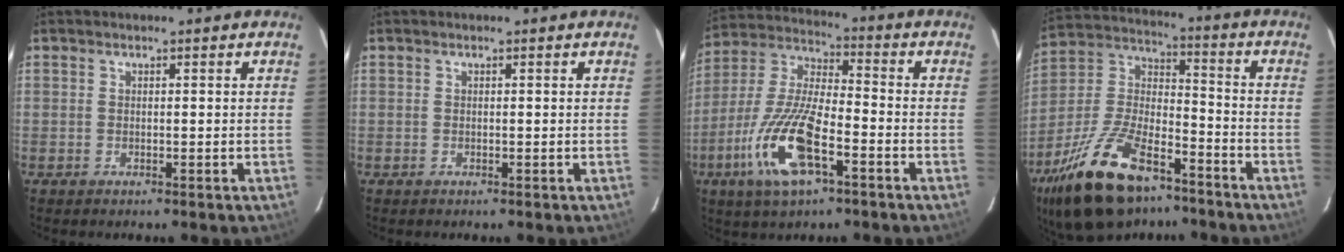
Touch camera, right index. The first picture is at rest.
{"total": 0.0}
{"total": 16.8, "force": [-7.4, 5.5, 14.1], "torque": [-0.305, -0.015, -0.148]}
{"total": 22.8, "force": [-14.8, 10.2, 14.1], "torque": [-0.289, 0.000, -0.256]}